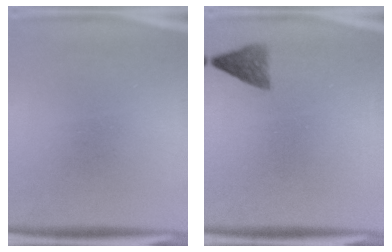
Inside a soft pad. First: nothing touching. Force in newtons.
{"total": 2.6}